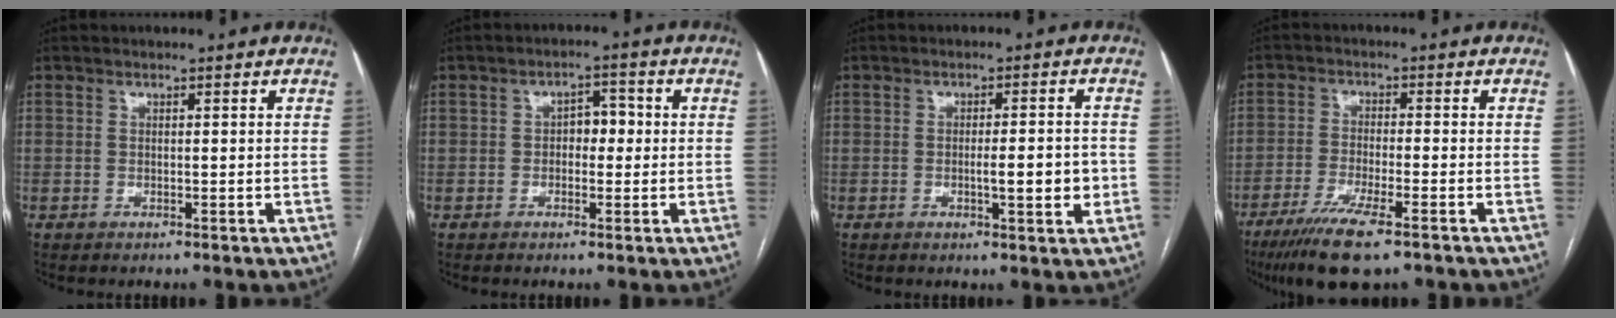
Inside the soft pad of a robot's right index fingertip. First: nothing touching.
{"total": 3.5, "force": [-0.1, 2.1, 2.8], "torque": [-0.036, 0.018, -0.003]}
{"total": 5.0, "force": [-1.0, 0.8, 4.9], "torque": [-0.074, -0.003, -0.011]}
{"total": 9.5, "force": [-6.3, 1.1, 7.0], "torque": [-0.124, -0.023, -0.101]}